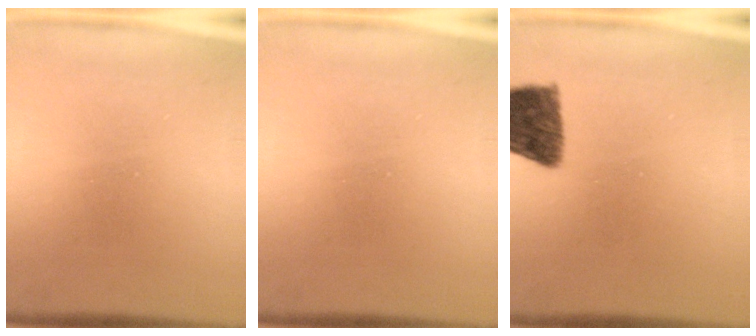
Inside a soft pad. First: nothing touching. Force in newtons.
{"total": 0.0}
{"total": 10.2}